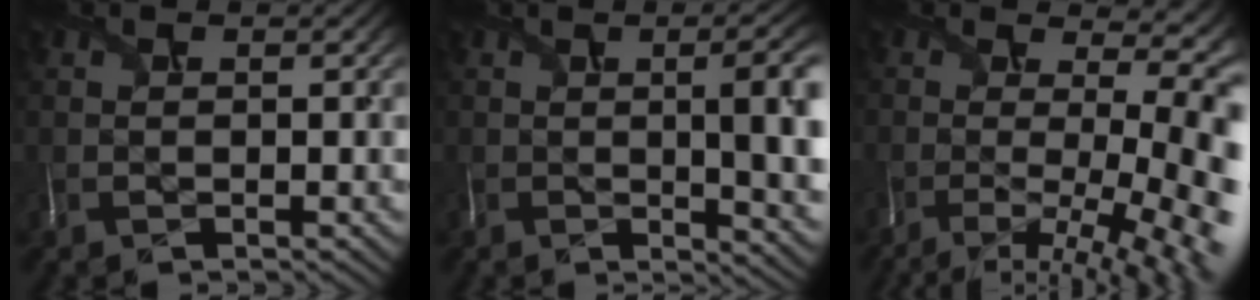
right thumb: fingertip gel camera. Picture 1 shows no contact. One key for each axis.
{"total": 11.5, "fx": -0.2, "fy": 4.4, "fz": 10.6, "tx": -0.112, "ty": 0.010, "tz": 0.009}
{"total": 12.9, "fx": -2.0, "fy": 4.6, "fz": 11.9, "tx": -0.133, "ty": -0.017, "tz": -0.017}